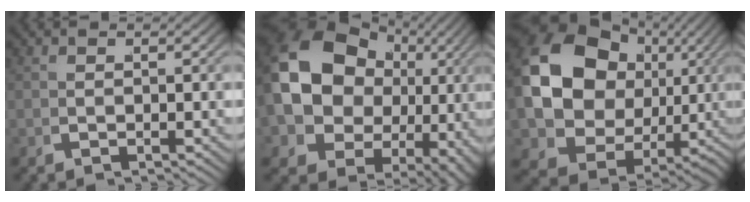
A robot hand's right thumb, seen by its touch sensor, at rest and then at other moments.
{"total": 17.3, "force": [0.8, 13.2, 11.1], "torque": [-0.249, -0.055, 0.022]}
{"total": 17.0, "force": [-0.8, 12.6, 11.4], "torque": [-0.247, -0.053, 0.002]}